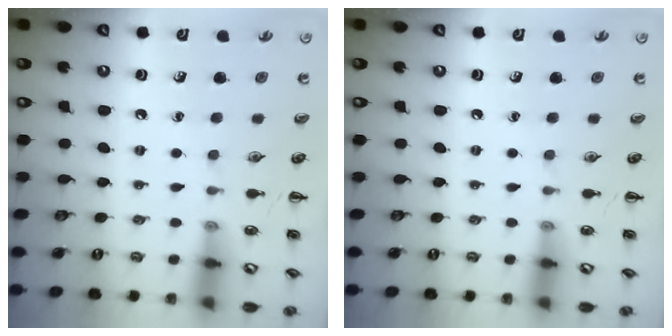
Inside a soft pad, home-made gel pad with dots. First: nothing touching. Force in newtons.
{"total": 0.0}